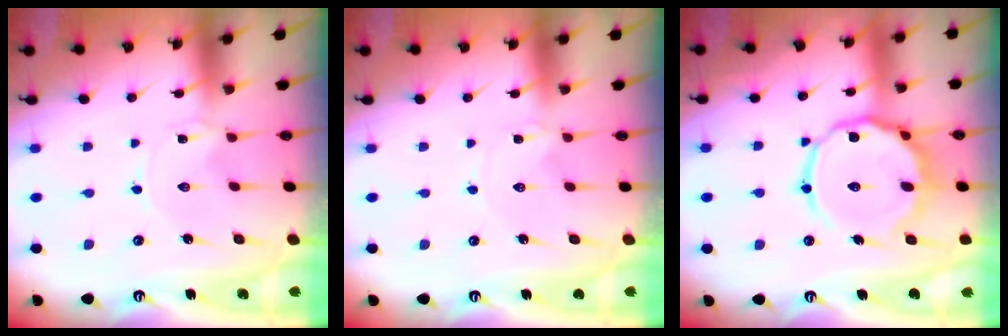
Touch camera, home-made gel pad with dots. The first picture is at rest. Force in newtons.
{"total": 0.7, "press": 0.7, "slide": 0.2}
{"total": 14.1, "press": 14.0, "slide": 1.1}